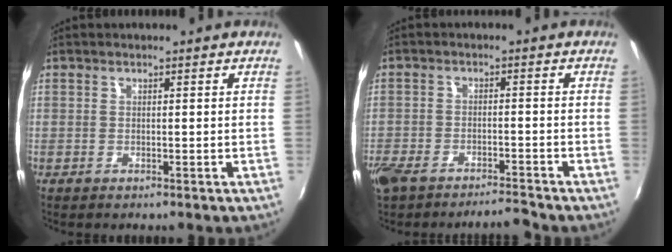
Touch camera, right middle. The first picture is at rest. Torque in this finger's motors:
{"motor_torque": [1.08, -1.06, 0.38, 0.21]}